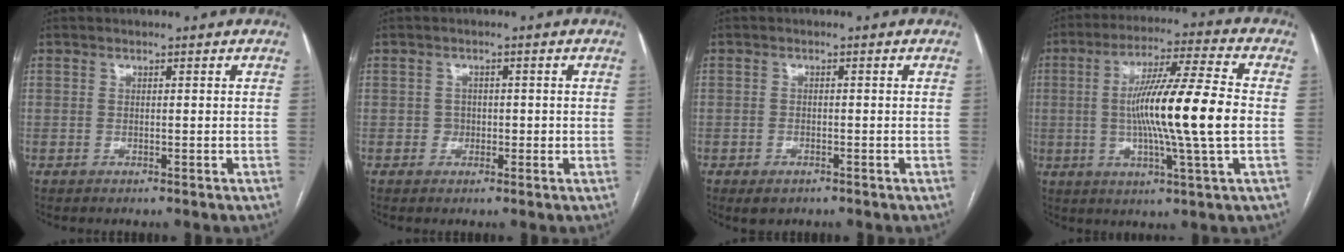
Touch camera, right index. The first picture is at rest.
{"total": 1.7, "force": [-0.4, 1.6, 0.5], "torque": [-0.004, 0.007, -0.004]}
{"total": 2.0, "force": [-1.3, 1.2, 1.0], "torque": [-0.020, -0.002, -0.009]}
{"total": 15.5, "force": [-0.6, -0.4, 15.5], "torque": [-0.271, 0.000, -0.016]}